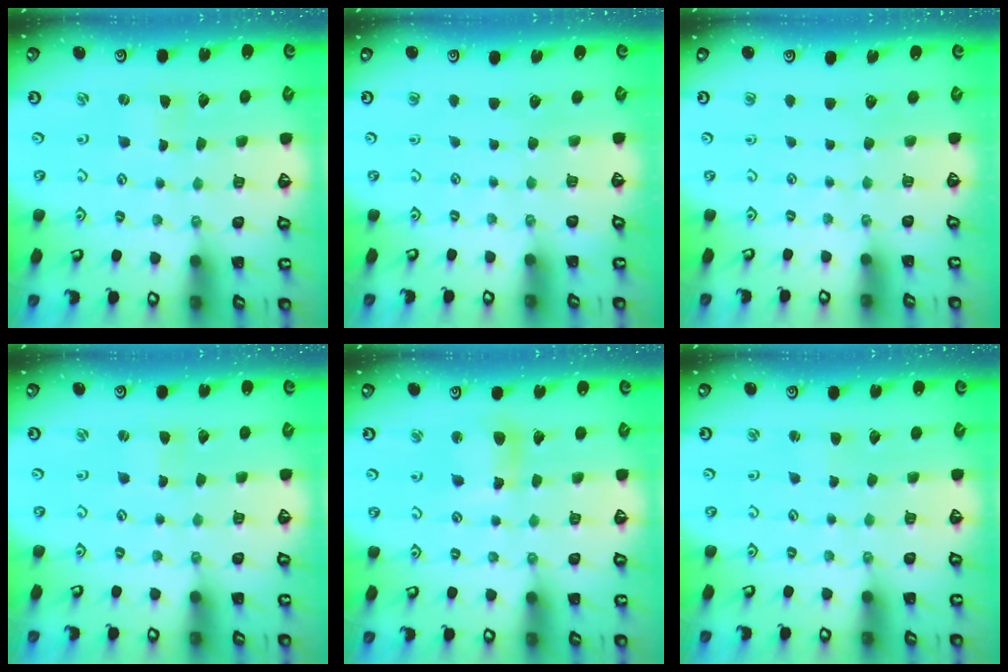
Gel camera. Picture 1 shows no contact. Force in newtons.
{"total": 0.0}
{"total": 0.0}
{"total": 0.0}
{"total": 8.4, "press": 8.3, "slide": 1.3}
{"total": 1.5, "press": 1.5, "slide": 0.1}